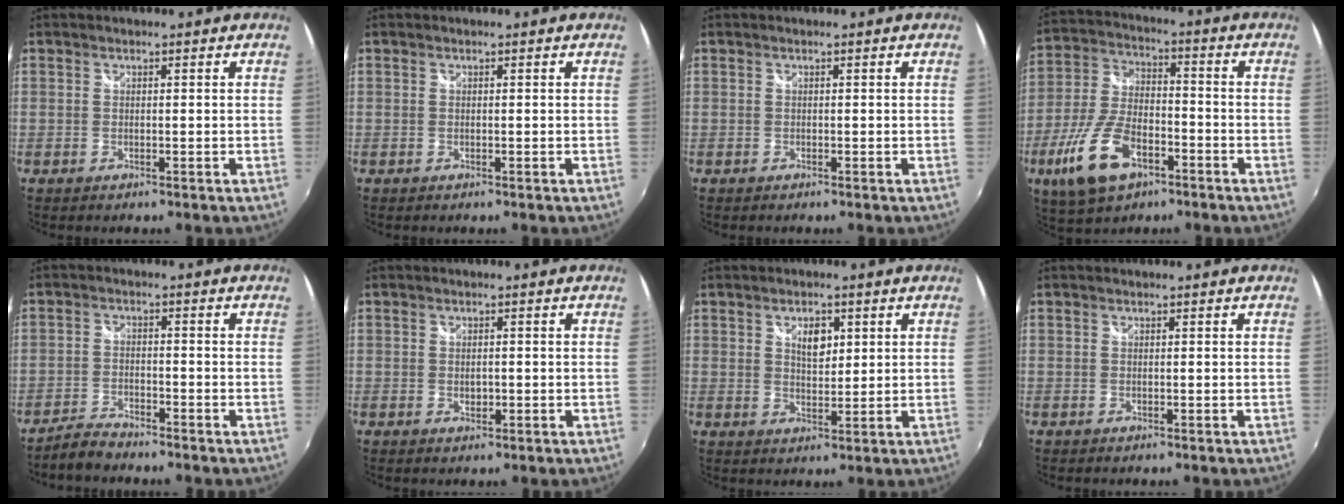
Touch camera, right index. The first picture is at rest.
{"total": 0.0}
{"total": 0.0}
{"total": 14.7, "force": [-7.3, 7.3, 10.5], "torque": [-0.234, -0.012, -0.134]}
{"total": 4.1, "force": [-3.8, 0.9, 1.3], "torque": [-0.040, -0.003, -0.076]}
{"total": 1.7, "force": [-0.3, 1.2, 1.2], "torque": [-0.019, -0.001, -0.004]}
{"total": 4.5, "force": [1.8, 2.4, 3.3], "torque": [-0.052, 0.004, 0.030]}
{"total": 0.0}